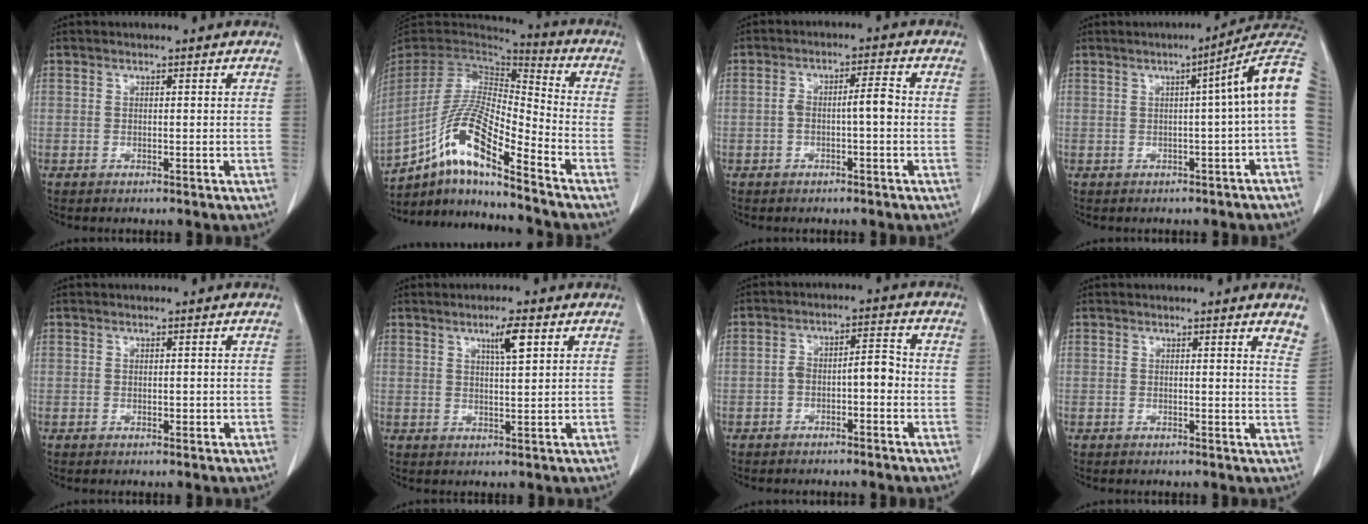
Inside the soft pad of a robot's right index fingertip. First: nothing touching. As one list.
[{"total": 13.3, "force": [-8.3, 1.8, 10.2], "torque": [-0.207, 0.013, -0.154]}, {"total": 4.2, "force": [-0.6, 0.8, 4.1], "torque": [-0.072, 0.019, -0.006]}, {"total": 8.0, "force": [0.6, -1.0, 7.9], "torque": [-0.087, 0.028, -0.002]}, {"total": 0.9, "force": [-0.1, 0.5, 0.7], "torque": [-0.007, 0.000, 0.000]}, {"total": 4.0, "force": [2.0, 0.3, 3.4], "torque": [-0.057, -0.002, 0.033]}, {"total": 4.7, "force": [-1.4, 1.6, 4.2], "torque": [-0.071, 0.028, -0.021]}, {"total": 4.0, "force": [3.5, 0.3, 1.9], "torque": [-0.020, -0.017, 0.018]}]